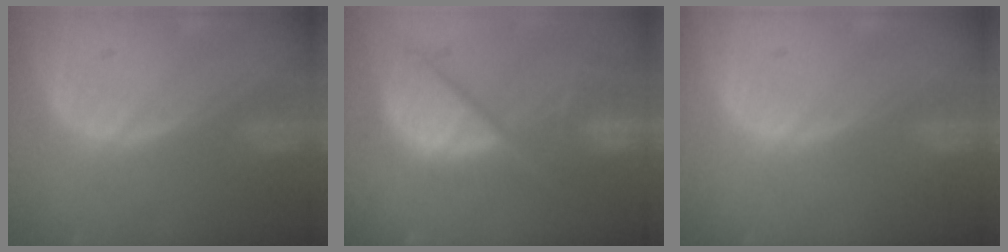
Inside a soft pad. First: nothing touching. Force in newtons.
{"total": 12.4, "press": 10.1, "slide": 7.1}
{"total": 0.0}